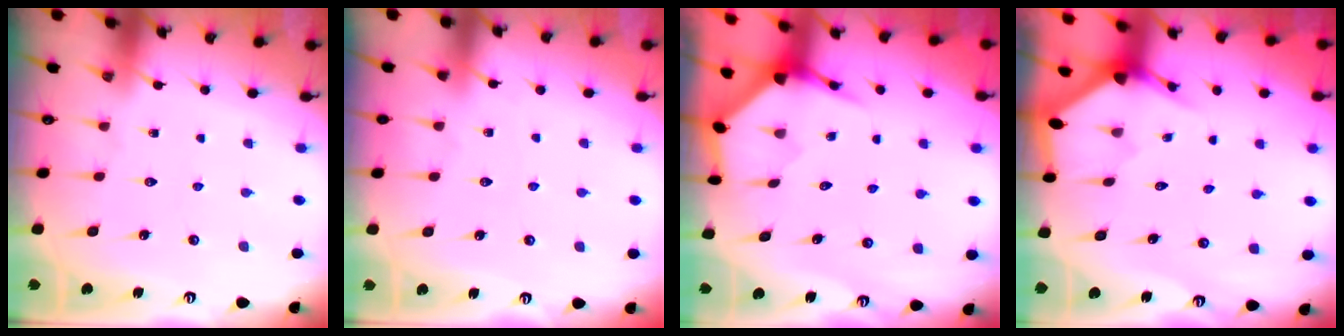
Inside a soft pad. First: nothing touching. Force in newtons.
{"total": 2.5, "press": 2.5, "slide": 0.4}
{"total": 3.9, "press": 3.9, "slide": 0.5}
{"total": 2.7, "press": 2.7, "slide": 0.1}